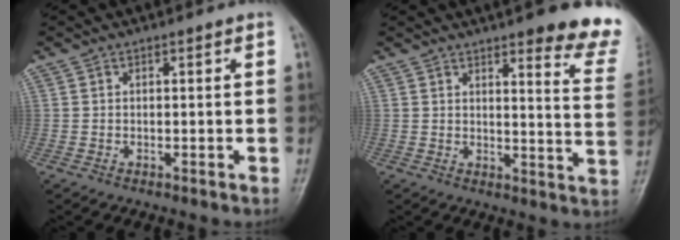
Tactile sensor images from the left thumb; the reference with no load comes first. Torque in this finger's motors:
{"motor_torque": [0.69, 0.01, 1.11, -1.14, 0.06]}